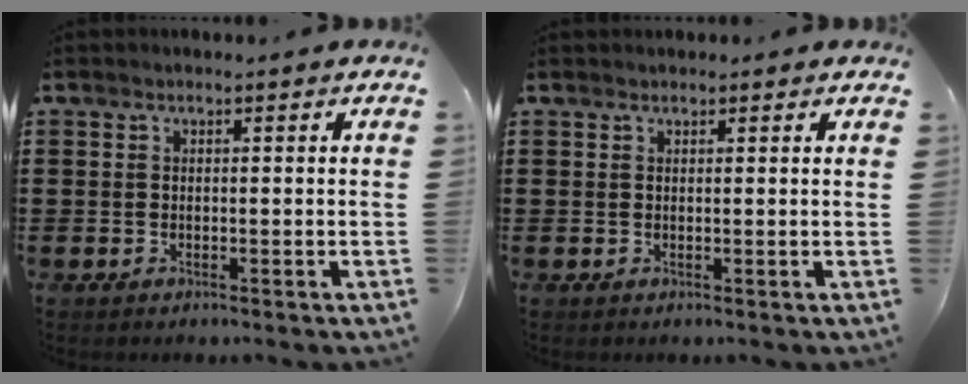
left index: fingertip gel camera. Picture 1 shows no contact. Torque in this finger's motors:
{"motor_torque": [1.15, -0.99, 0.56, 0.05]}